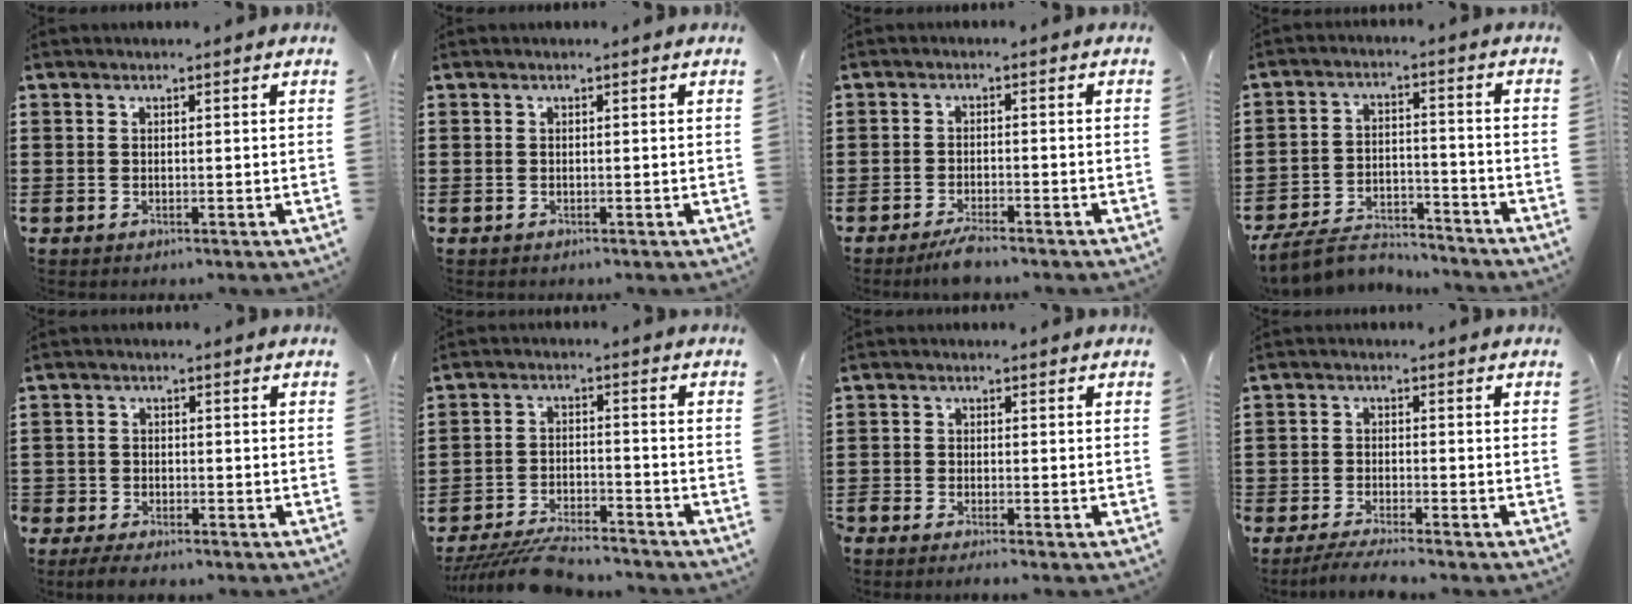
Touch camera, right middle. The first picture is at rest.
{"total": 0.0}
{"total": 2.8, "force": [-2.4, 0.2, 1.4], "torque": [-0.032, 0.001, -0.048]}
{"total": 6.8, "force": [-6.2, 1.6, 2.1], "torque": [-0.046, 0.011, -0.122]}
{"total": 2.7, "force": [-2.6, 0.7, 0.2], "torque": [-0.016, 0.002, -0.060]}
{"total": 6.3, "force": [-6.1, 0.6, 1.7], "torque": [-0.035, 0.004, -0.117]}
{"total": 1.6, "force": [-1.5, 0.0, 0.3], "torque": [-0.015, -0.001, -0.032]}
{"total": 3.6, "force": [-3.5, 0.1, 0.9], "torque": [-0.024, -0.003, -0.073]}